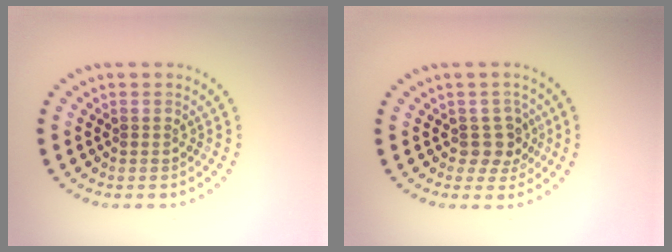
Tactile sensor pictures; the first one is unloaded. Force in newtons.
{"total": 2.4, "press": 2.1, "slide": 1.2}